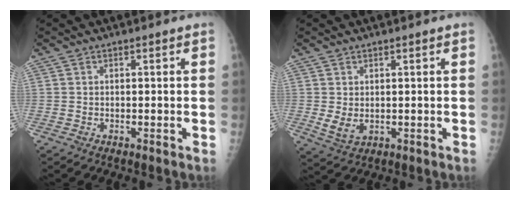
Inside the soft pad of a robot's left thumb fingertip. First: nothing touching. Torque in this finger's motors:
{"motor_torque": [0.05, 0.03, 0.50, -0.07, 0.06]}